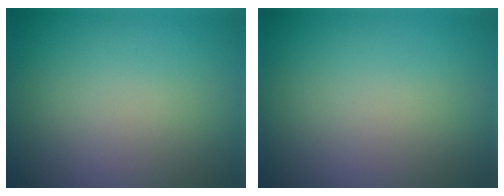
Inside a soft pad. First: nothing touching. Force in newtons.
{"total": 0.0}